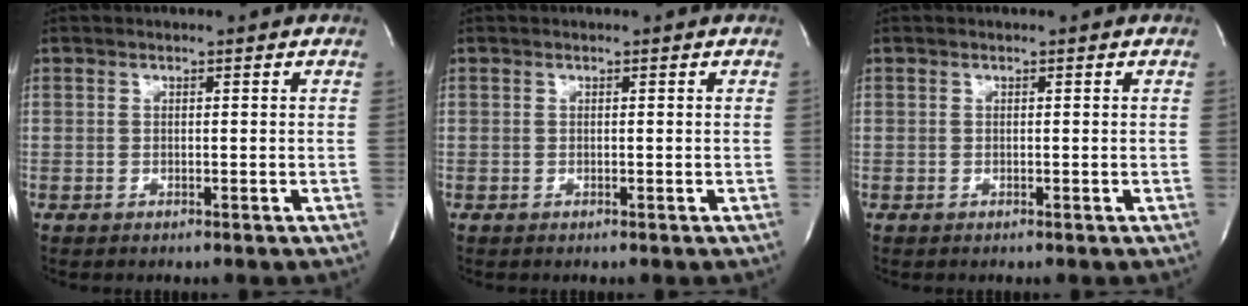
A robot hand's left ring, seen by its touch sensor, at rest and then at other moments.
{"total": 0.0}
{"total": 0.0}